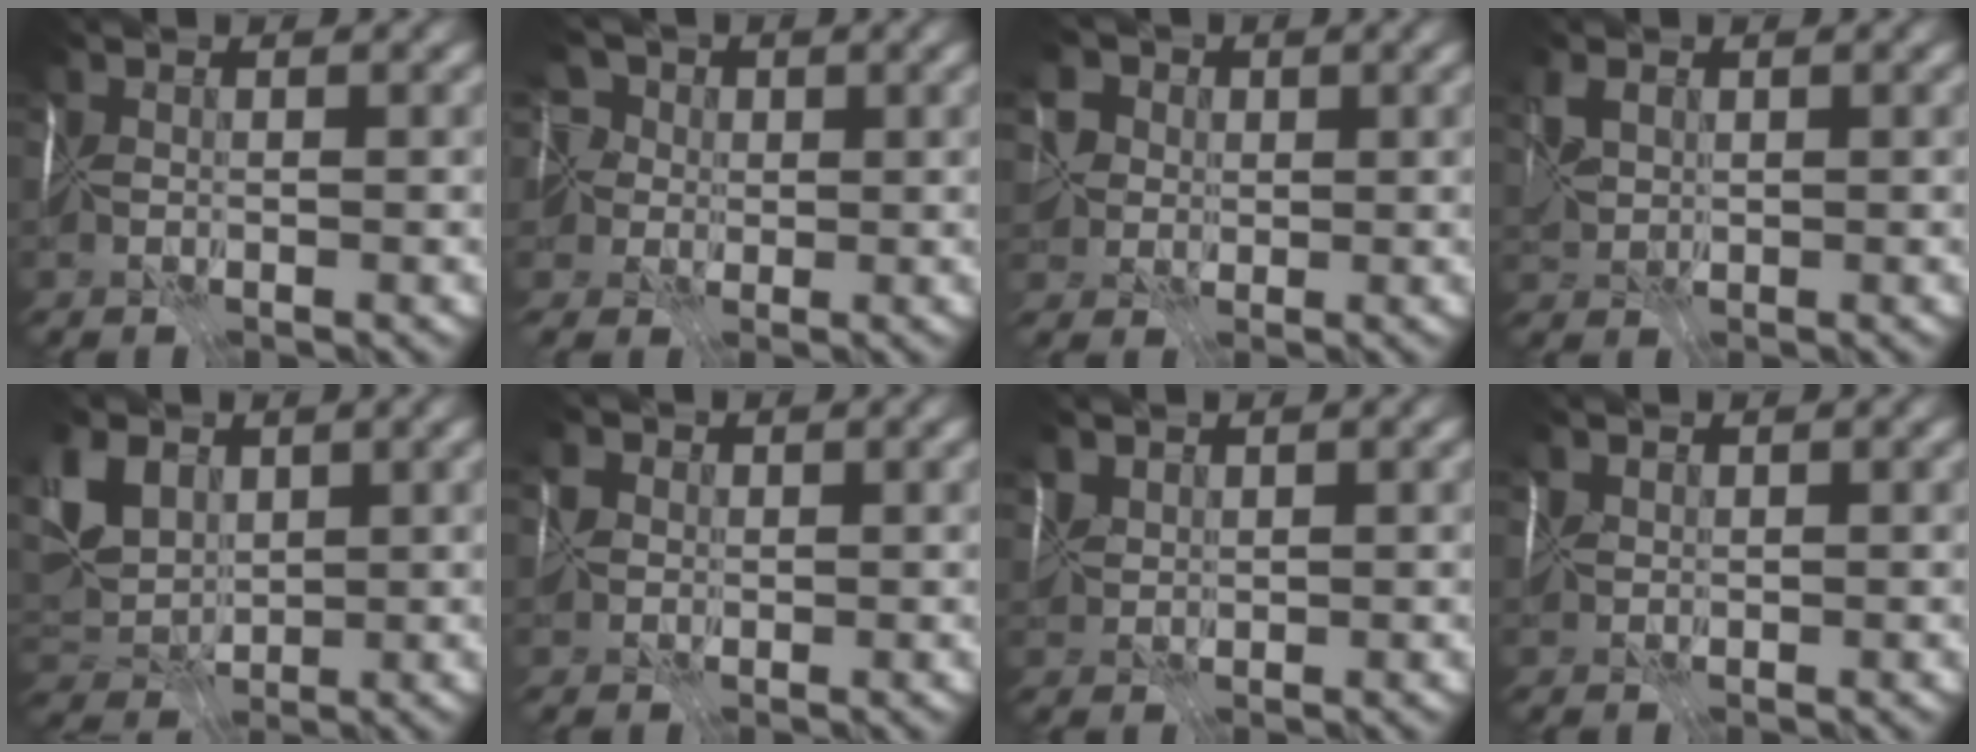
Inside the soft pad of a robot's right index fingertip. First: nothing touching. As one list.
[{"total": 5.8, "force": [2.3, 4.5, 2.9], "torque": [-0.034, 0.023, 0.009]}, {"total": 6.1, "force": [2.1, 4.9, 3.0], "torque": [-0.051, 0.019, 0.018]}, {"total": 1.6, "force": [1.0, 0.8, 1.0], "torque": [-0.021, 0.000, 0.021]}, {"total": 5.6, "force": [2.3, 3.8, 3.4], "torque": [-0.090, 0.006, 0.046]}, {"total": 1.7, "force": [0.1, 1.5, 0.6], "torque": [-0.011, 0.004, 0.001]}, {"total": 1.3, "force": [1.3, 0.2, -0.1], "torque": [0.005, 0.001, 0.026]}, {"total": 1.1, "force": [0.9, -0.2, -0.5], "torque": [0.016, 0.003, 0.019]}]